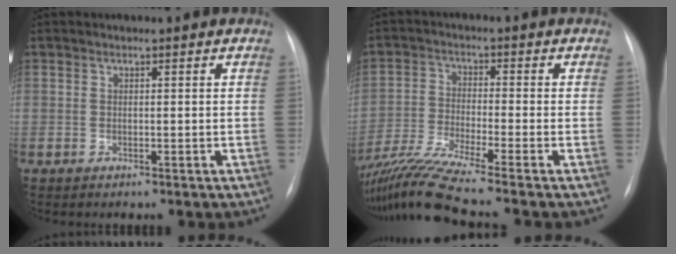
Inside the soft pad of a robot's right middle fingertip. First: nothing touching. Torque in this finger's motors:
{"motor_torque": [0.06, -0.07, 0.38, 0.18]}